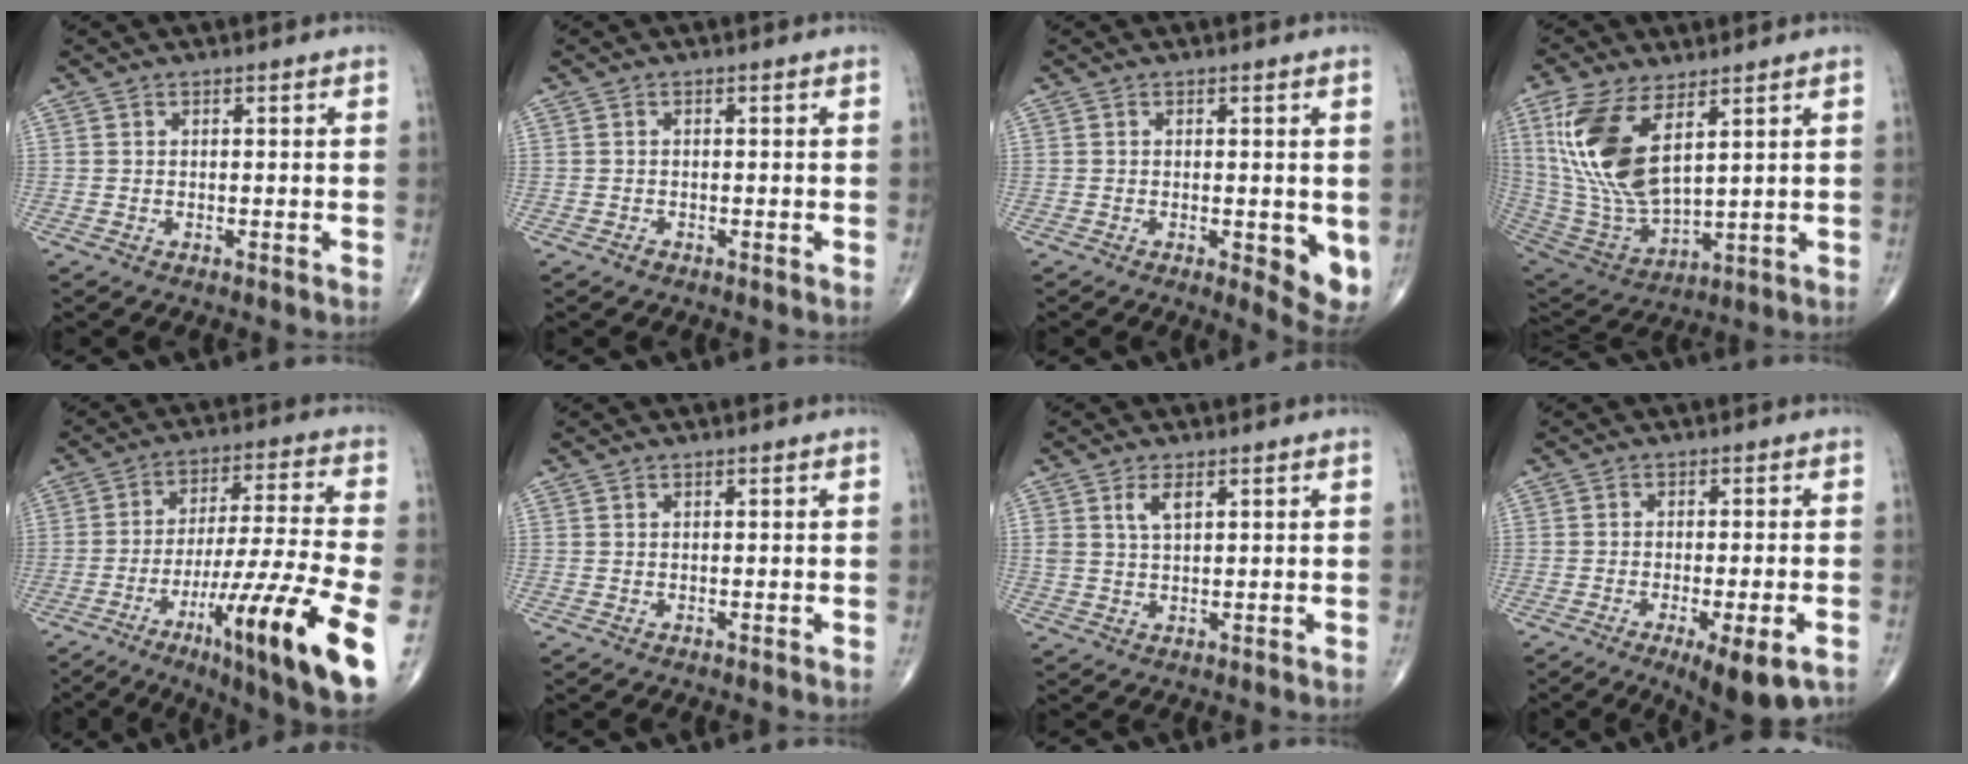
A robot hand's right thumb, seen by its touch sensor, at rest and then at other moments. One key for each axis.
{"total": 0.7, "fx": -0.5, "fy": 0.4, "fz": 0.2, "tx": -0.003, "ty": 0.000, "tz": -0.012}
{"total": 6.2, "fx": -0.9, "fy": 2.2, "fz": 5.7, "tx": -0.067, "ty": -0.016, "tz": -0.009}
{"total": 17.5, "fx": 6.7, "fy": 7.8, "fz": 14.1, "tx": -0.290, "ty": -0.028, "tz": 0.144}
{"total": 23.3, "fx": -9.3, "fy": 2.6, "fz": 21.2, "tx": -0.323, "ty": 0.031, "tz": -0.141}
{"total": 0.0}
{"total": 3.2, "fx": 1.6, "fy": 1.4, "fz": 2.5, "tx": -0.048, "ty": -0.004, "tz": 0.035}
{"total": 9.8, "fx": -5.3, "fy": 2.5, "fz": 7.9, "tx": -0.111, "ty": -0.001, "tz": -0.074}